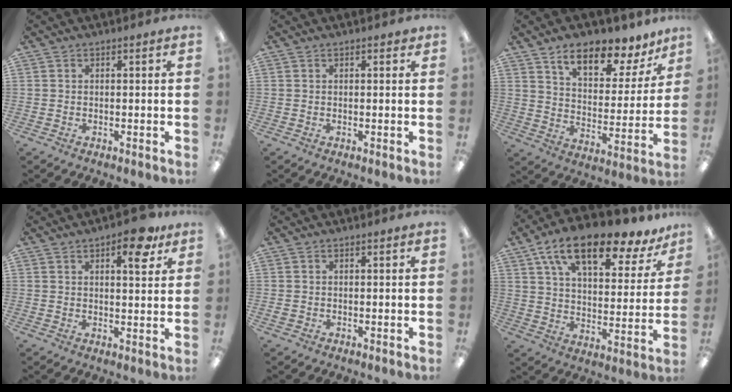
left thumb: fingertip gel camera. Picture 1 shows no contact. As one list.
[{"total": 0.9, "force": [0.6, 0.4, 0.5], "torque": [-0.003, -0.001, 0.008]}, {"total": 13.2, "force": [10.0, 5.3, 6.9], "torque": [-0.103, -0.061, 0.173]}, {"total": 8.7, "force": [5.1, 3.4, 6.2], "torque": [-0.068, -0.028, 0.077]}, {"total": 0.8, "force": [-0.1, 0.7, 0.3], "torque": [-0.007, 0.005, -0.003]}, {"total": 17.5, "force": [12.0, 6.4, 11.0], "torque": [-0.187, -0.066, 0.204]}]